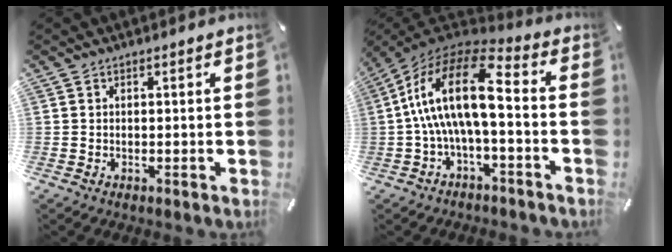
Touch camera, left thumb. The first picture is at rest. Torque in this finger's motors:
{"motor_torque": [0.10, 1.71, 1.71, -1.06, 0.83]}